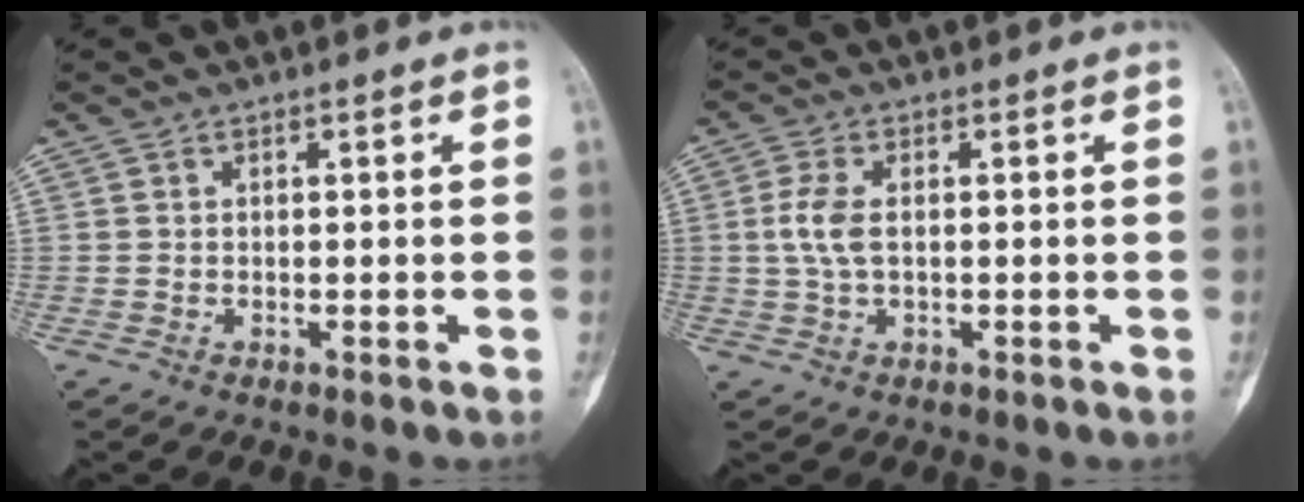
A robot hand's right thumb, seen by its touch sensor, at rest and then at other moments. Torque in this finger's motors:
{"motor_torque": [0.92, -0.62, 0.20, -0.98, 0.08]}